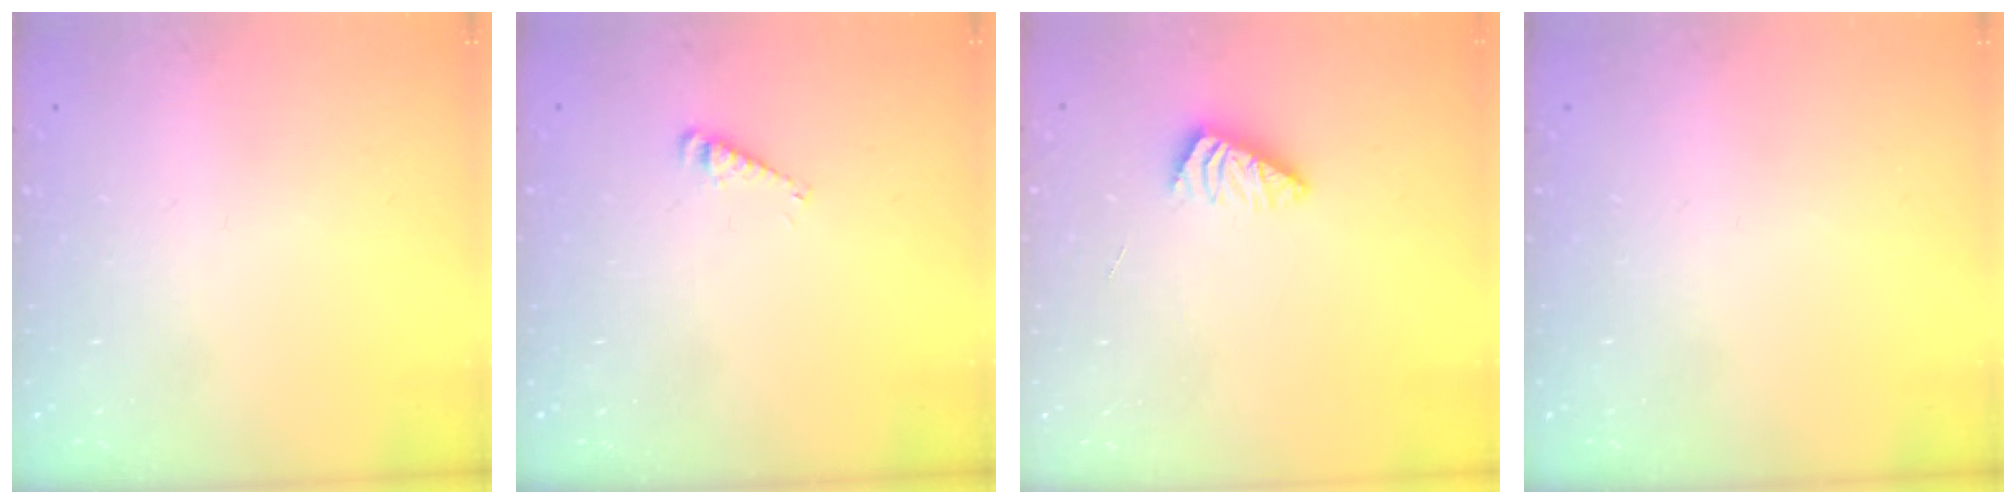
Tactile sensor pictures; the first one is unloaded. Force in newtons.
{"total": 3.1, "press": 3.1, "slide": 0.4}
{"total": 2.2, "press": 2.2, "slide": 0.4}
{"total": 0.0}